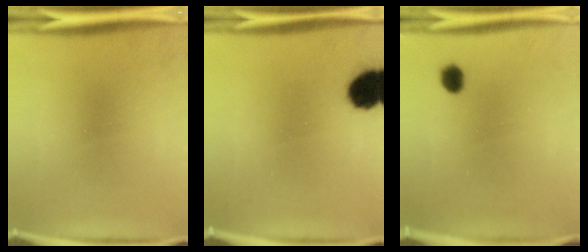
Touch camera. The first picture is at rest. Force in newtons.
{"total": 9.8}
{"total": 2.7}